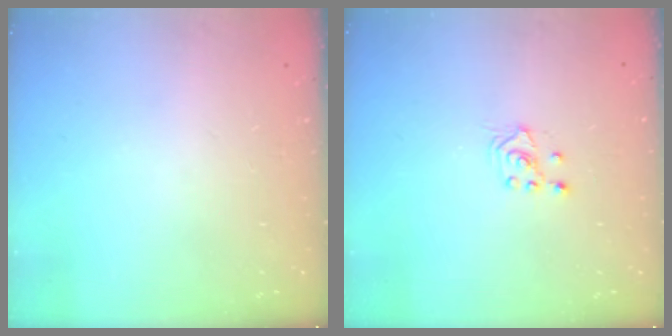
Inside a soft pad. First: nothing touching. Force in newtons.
{"total": 2.6, "press": 2.4, "slide": 0.8}